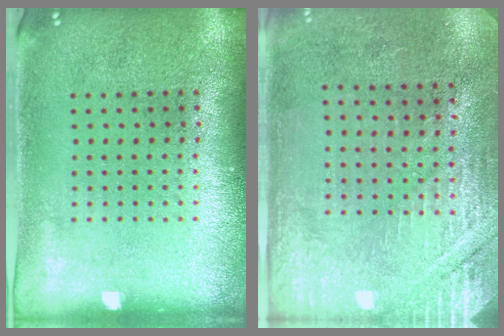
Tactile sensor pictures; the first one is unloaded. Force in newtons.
{"total": 2.8, "press": 2.7, "slide": 0.9}